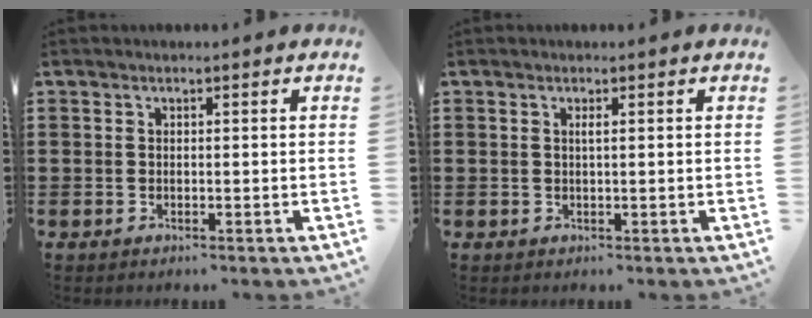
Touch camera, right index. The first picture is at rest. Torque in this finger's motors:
{"motor_torque": [0.02, -0.02, 0.01, 0.04]}